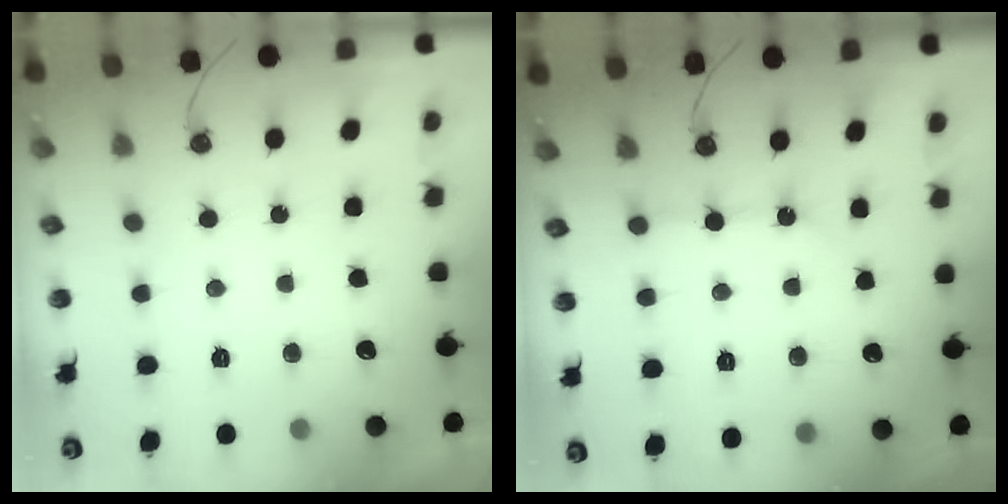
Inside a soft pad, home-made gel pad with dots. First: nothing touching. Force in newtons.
{"total": 4.9, "press": 4.9, "slide": 0.4}